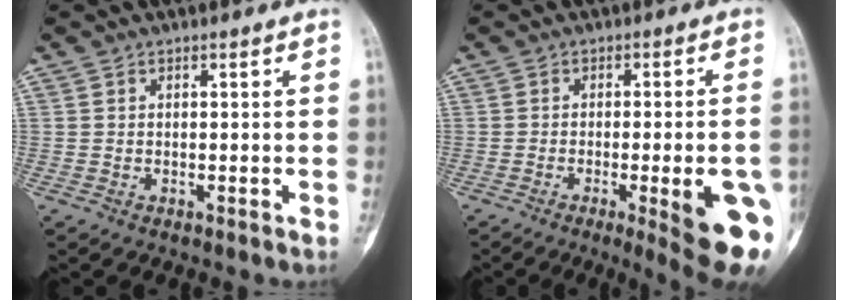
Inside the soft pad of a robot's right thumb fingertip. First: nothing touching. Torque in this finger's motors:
{"motor_torque": [-0.11, 0.68, 0.11, -0.28, 0.18]}